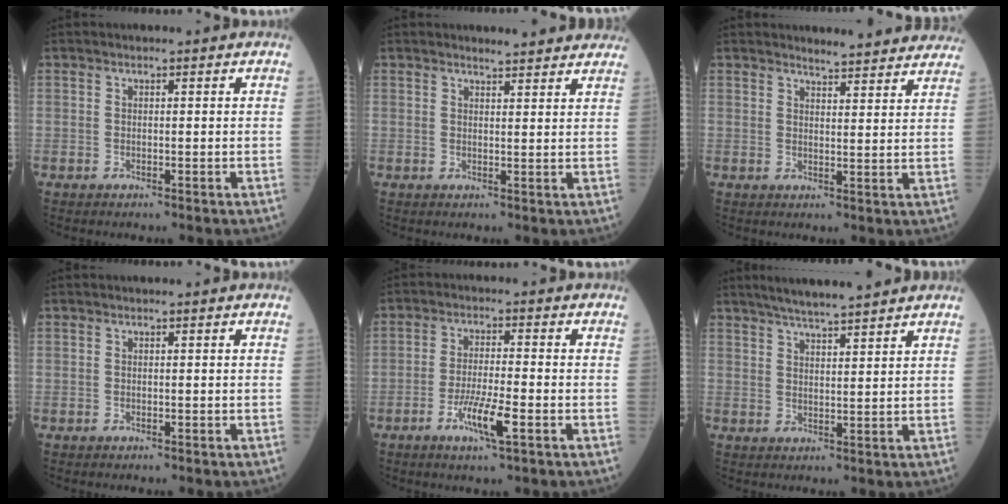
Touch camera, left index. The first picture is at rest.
{"total": 6.0, "force": [5.7, 0.9, 1.7], "torque": [-0.021, 0.007, 0.056]}
{"total": 10.4, "force": [10.0, 1.1, 2.5], "torque": [-0.023, -0.009, 0.104]}
{"total": 0.0}
{"total": 6.0, "force": [-2.8, 0.4, 5.3], "torque": [-0.104, -0.007, -0.052]}
{"total": 8.6, "force": [7.5, 0.1, 4.2], "torque": [-0.070, 0.019, 0.113]}